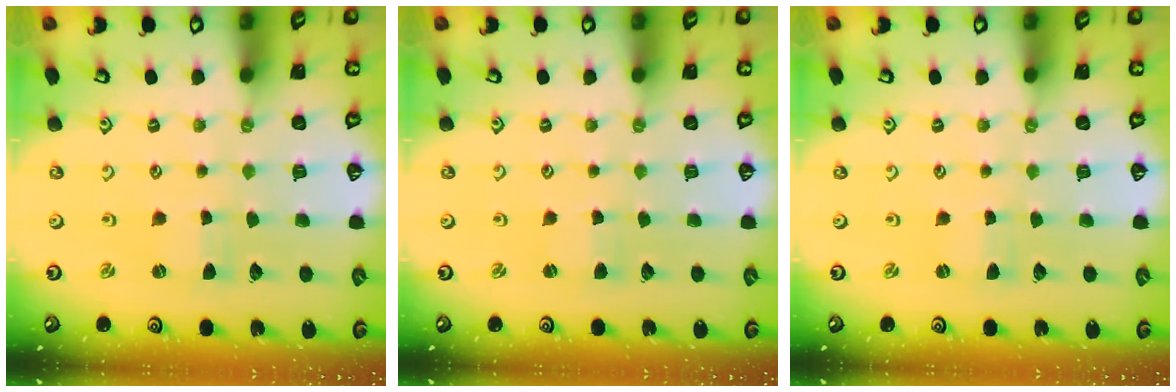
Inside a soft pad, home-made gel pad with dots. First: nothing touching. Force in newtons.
{"total": 2.4, "press": 2.4, "slide": 0.5}
{"total": 0.0}